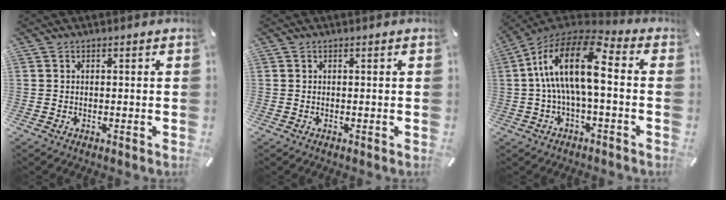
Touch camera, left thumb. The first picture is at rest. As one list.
[{"total": 0.0}, {"total": 16.4, "force": [1.2, 7.3, 14.7], "torque": [-0.283, 0.000, 0.021]}]